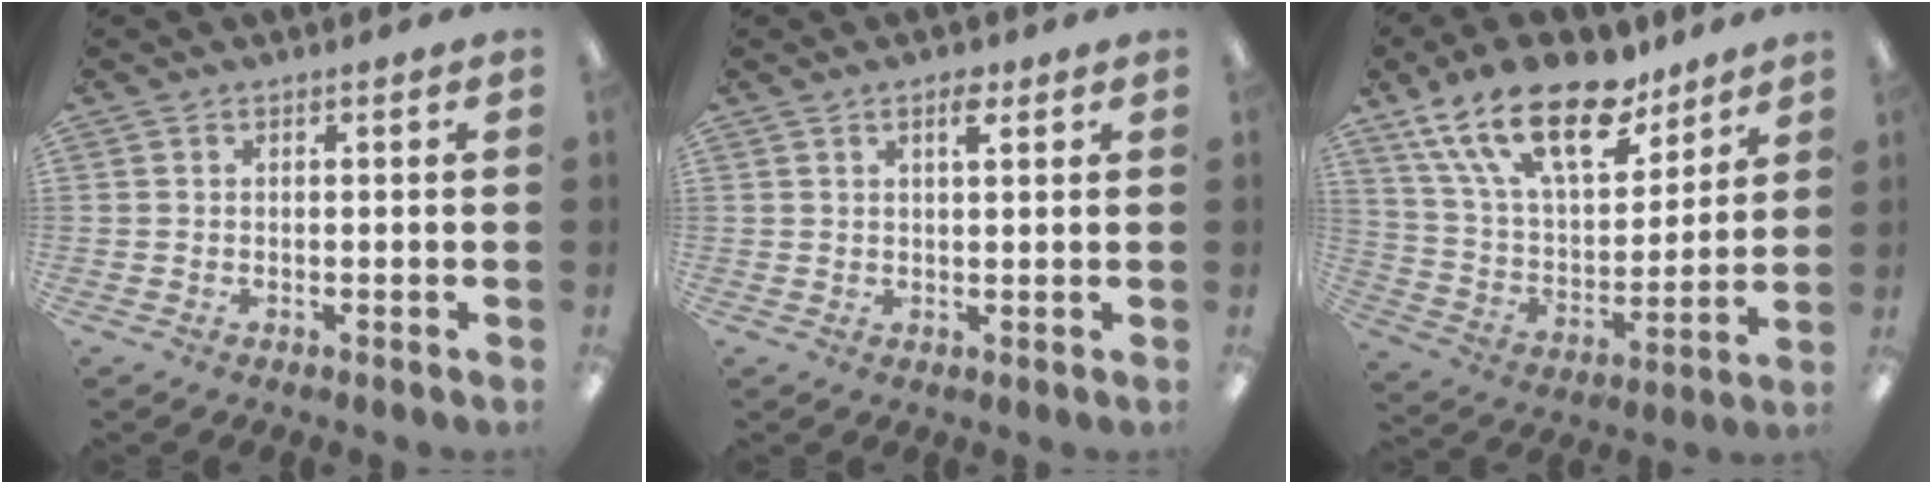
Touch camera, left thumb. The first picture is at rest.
{"total": 3.3, "force": [2.1, 1.0, 2.3], "torque": [-0.029, -0.008, 0.031]}
{"total": 22.6, "force": [15.1, 10.2, 13.3], "torque": [-0.248, -0.081, 0.269]}